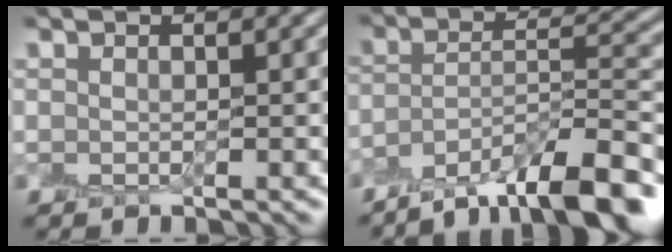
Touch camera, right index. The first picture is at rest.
{"total": 9.8, "force": [-7.5, 2.6, 5.8], "torque": [-0.080, 0.004, -0.127]}